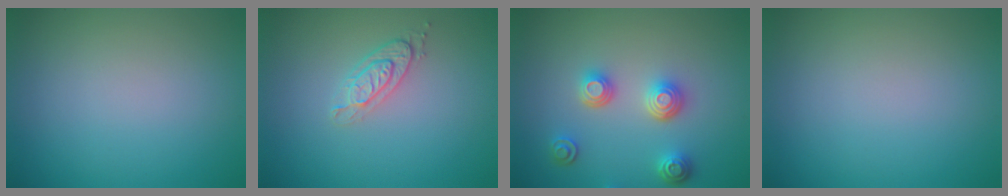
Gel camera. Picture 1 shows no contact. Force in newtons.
{"total": 2.1, "press": 1.9, "slide": 0.8}
{"total": 3.5, "press": 3.1, "slide": 1.8}
{"total": 0.0}